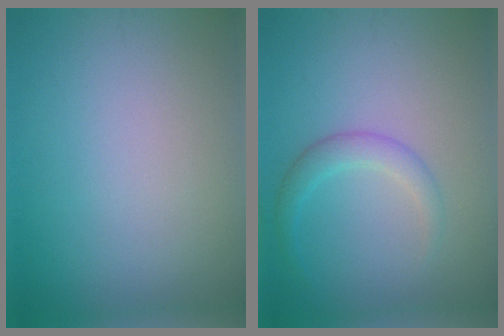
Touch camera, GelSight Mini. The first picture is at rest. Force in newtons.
{"total": 2.1, "press": 2.1, "slide": 0.1}